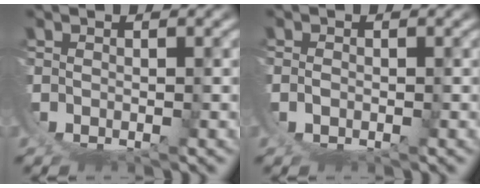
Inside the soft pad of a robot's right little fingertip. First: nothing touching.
{"total": 1.1, "force": [0.4, 0.8, 0.6], "torque": [-0.017, 0.000, 0.006]}